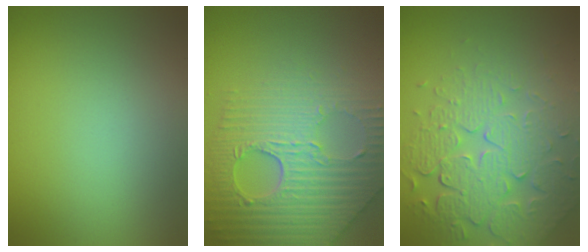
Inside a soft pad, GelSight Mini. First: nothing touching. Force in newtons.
{"total": 8.3, "press": 6.2, "slide": 5.6}
{"total": 7.6, "press": 5.5, "slide": 5.2}